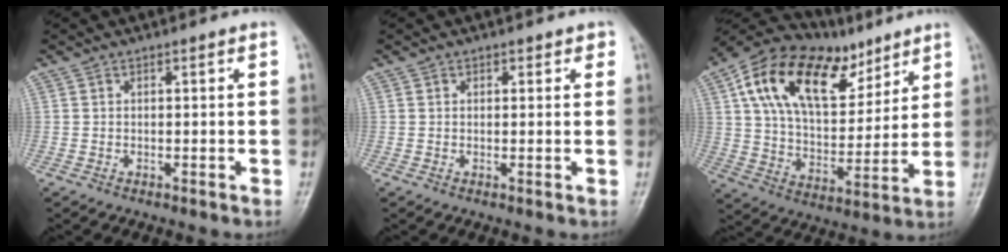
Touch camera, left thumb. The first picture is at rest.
{"total": 1.4, "force": [0.8, 1.1, 0.4], "torque": [0.014, -0.002, 0.004]}
{"total": 23.5, "force": [12.0, 13.1, 15.4], "torque": [-0.231, -0.012, 0.209]}